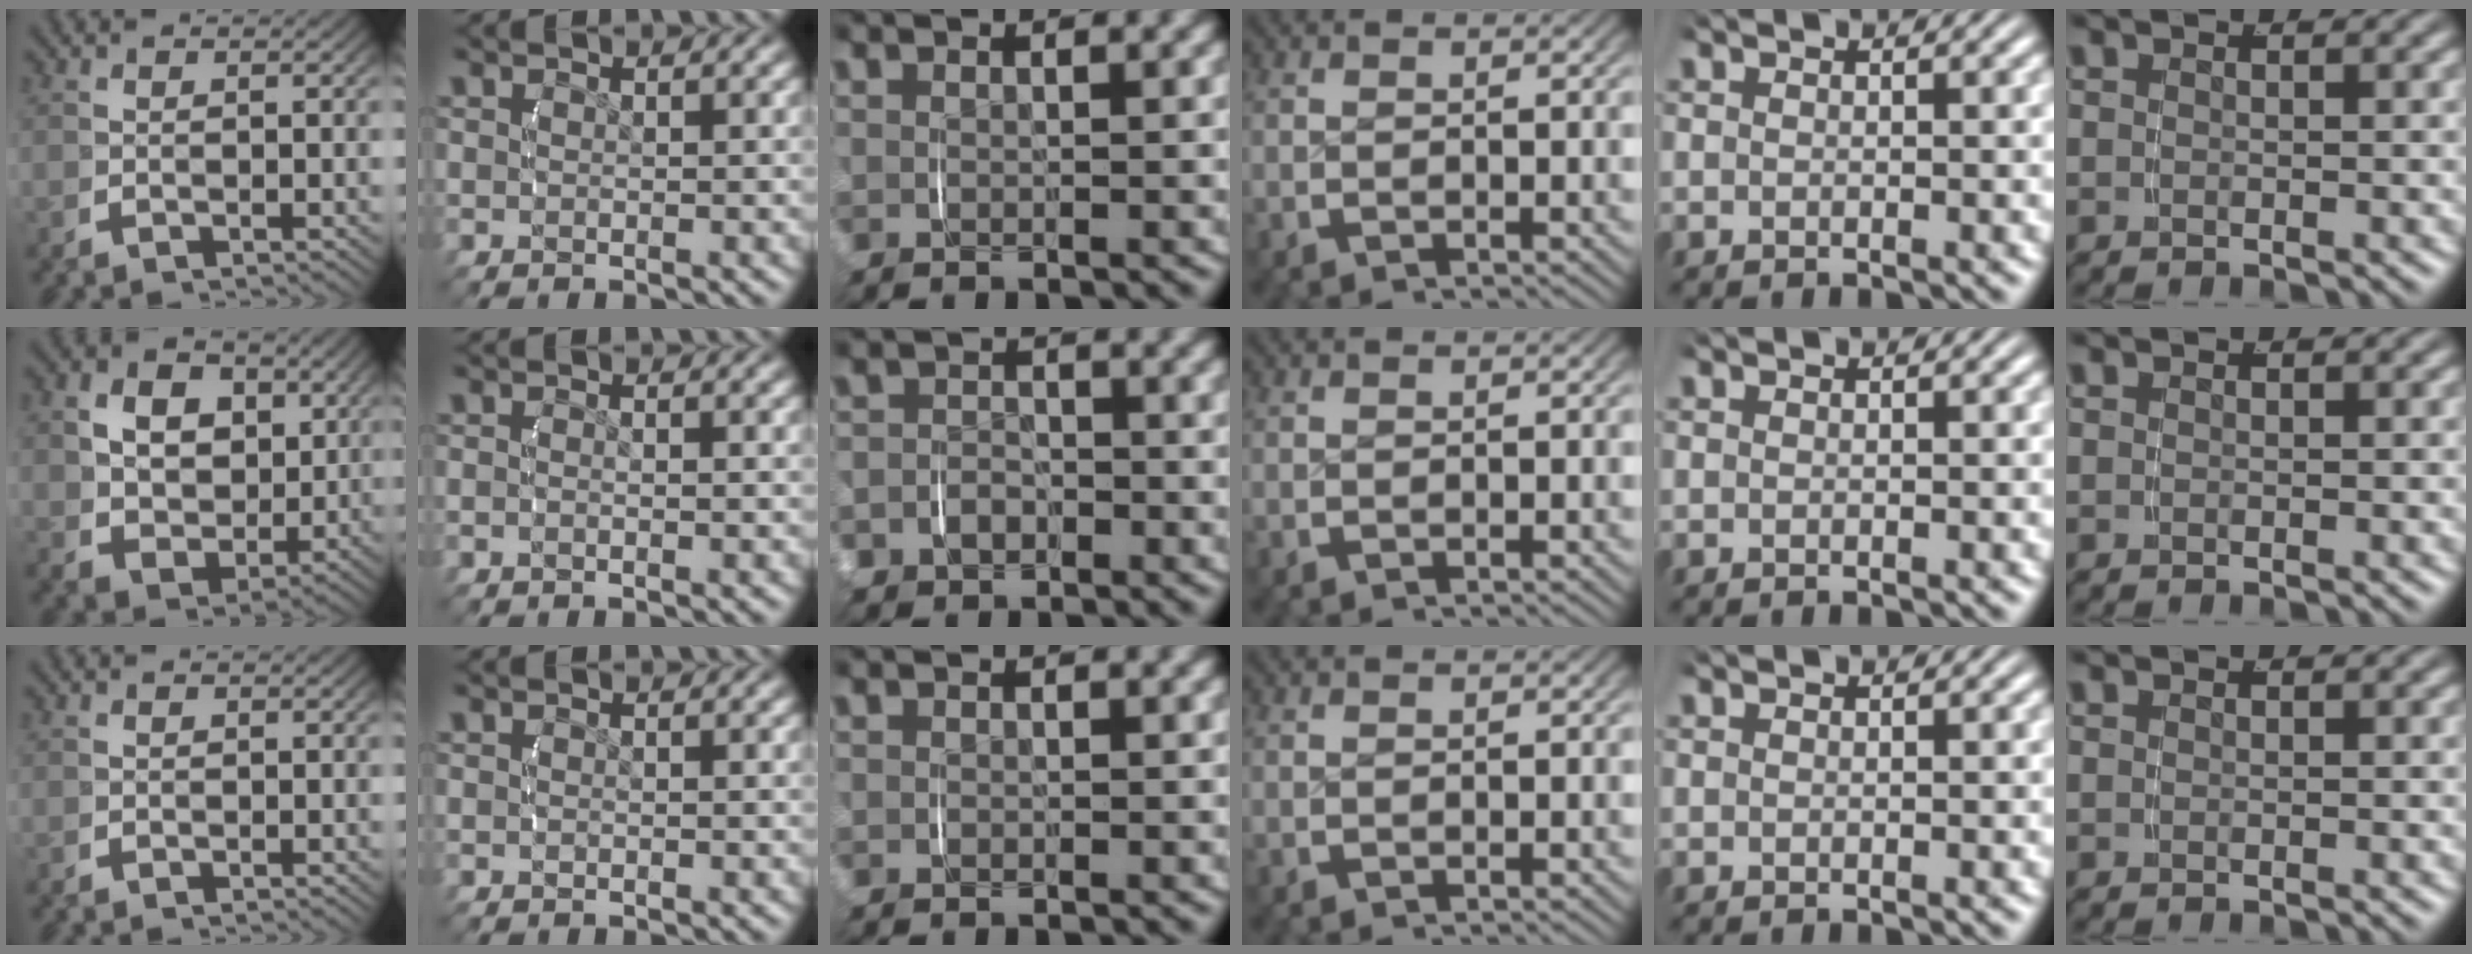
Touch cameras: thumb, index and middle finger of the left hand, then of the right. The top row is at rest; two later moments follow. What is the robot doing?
{"motion": "lift_and_place", "object": "scarf"}